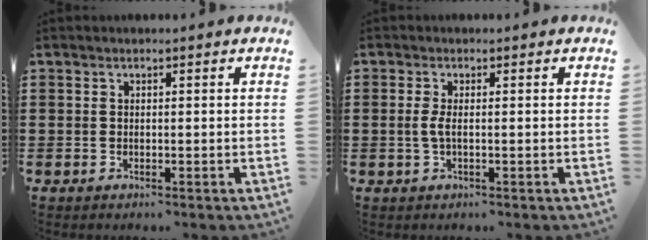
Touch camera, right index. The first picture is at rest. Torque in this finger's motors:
{"motor_torque": [0.25, 0.27, 0.22, 0.08]}